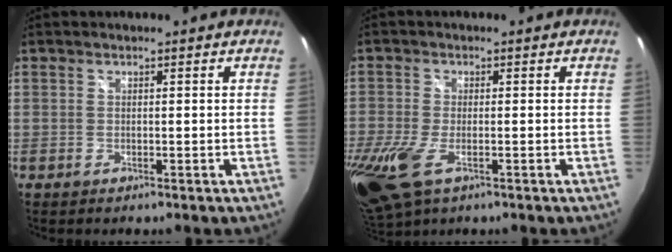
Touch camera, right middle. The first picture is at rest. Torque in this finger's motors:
{"motor_torque": [1.23, -0.91, 0.32, 0.21]}